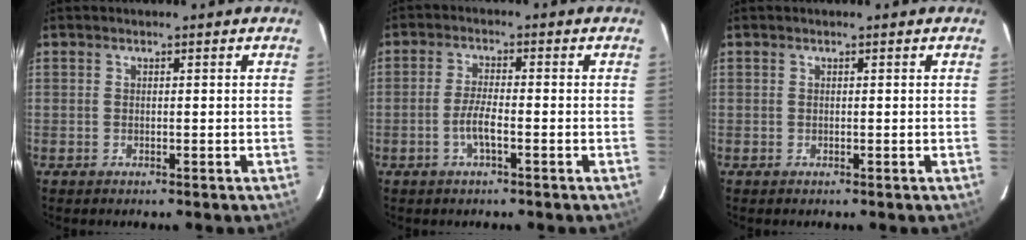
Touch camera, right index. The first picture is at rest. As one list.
[{"total": 3.9, "force": [-1.7, 0.7, 3.5], "torque": [-0.074, -0.001, -0.034]}, {"total": 0.0}]